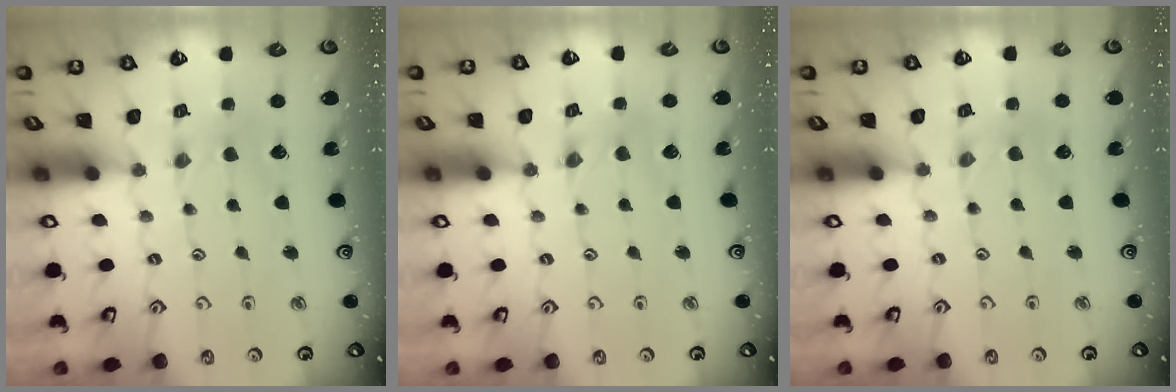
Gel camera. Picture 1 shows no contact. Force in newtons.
{"total": 0.7, "press": 0.7, "slide": 0.2}
{"total": 0.8, "press": 0.8, "slide": 0.1}